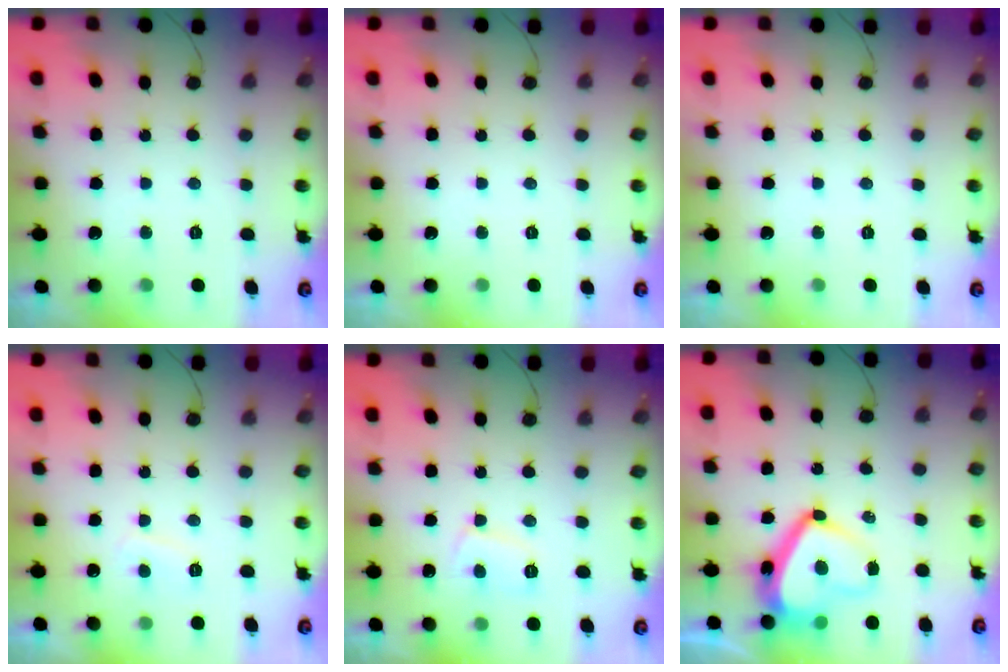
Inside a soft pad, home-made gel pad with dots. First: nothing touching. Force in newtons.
{"total": 0.0}
{"total": 0.0}
{"total": 3.1, "press": 3.0, "slide": 0.5}
{"total": 6.0, "press": 5.9, "slide": 0.6}
{"total": 13.9, "press": 13.7, "slide": 1.9}